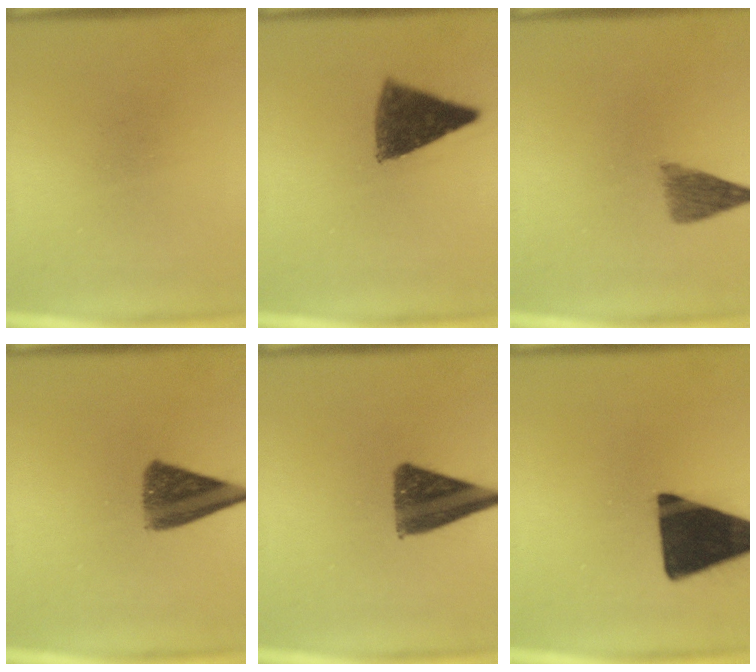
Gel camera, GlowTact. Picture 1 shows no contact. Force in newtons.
{"total": 9.4}
{"total": 4.0}
{"total": 9.4}
{"total": 11.2}
{"total": 18.9}